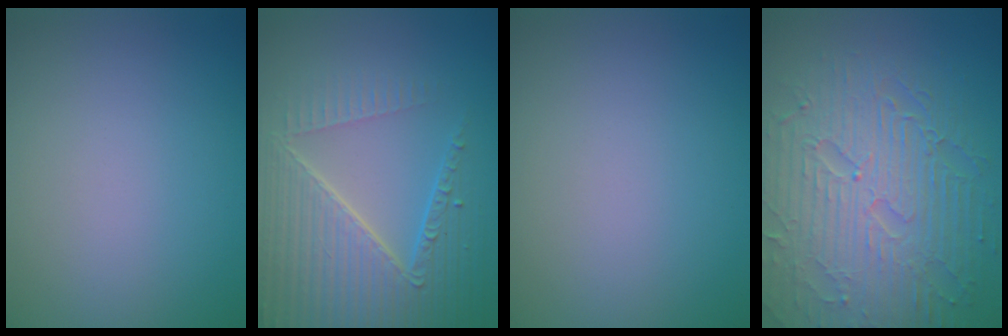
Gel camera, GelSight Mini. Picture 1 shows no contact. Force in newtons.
{"total": 7.0, "press": 5.4, "slide": 4.4}
{"total": 0.0}
{"total": 9.5, "press": 6.4, "slide": 7.0}